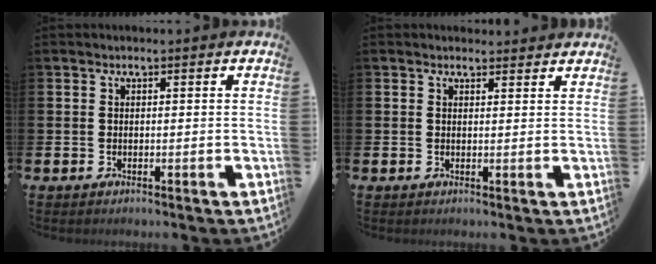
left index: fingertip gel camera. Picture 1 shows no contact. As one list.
[{"total": 1.4, "force": [1.3, 0.4, 0.0], "torque": [0.007, -0.003, 0.023]}]